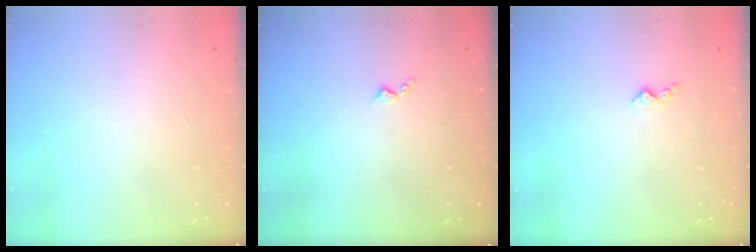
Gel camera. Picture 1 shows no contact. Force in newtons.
{"total": 2.8, "press": 2.8, "slide": 0.5}
{"total": 3.6, "press": 3.6, "slide": 0.5}